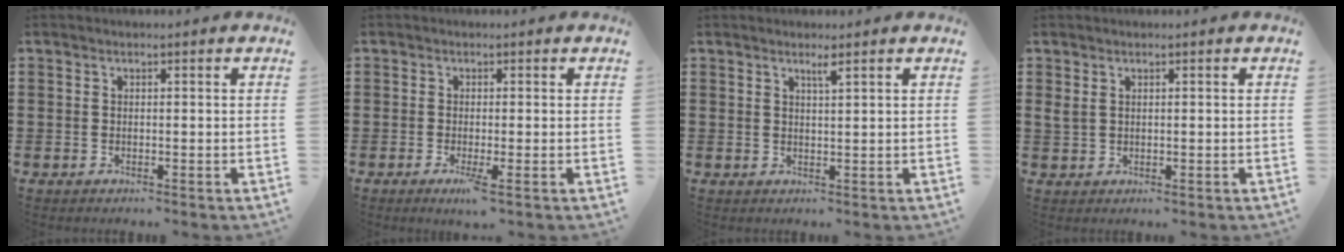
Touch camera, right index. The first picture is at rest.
{"total": 2.3, "force": [-1.0, 0.1, 2.0], "torque": [-0.043, -0.012, -0.018]}
{"total": 1.5, "force": [1.1, -0.1, 1.1], "torque": [-0.021, -0.002, 0.019]}
{"total": 1.3, "force": [0.5, 0.6, 1.0], "torque": [-0.023, 0.003, 0.009]}